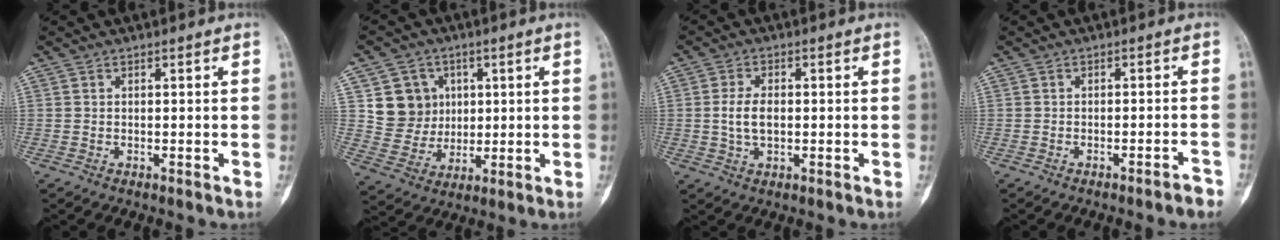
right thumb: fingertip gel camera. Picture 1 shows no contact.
{"total": 9.7, "force": [2.6, 9.0, 2.3], "torque": [0.000, -0.006, 0.055]}
{"total": 4.9, "force": [-0.1, 2.8, 4.0], "torque": [-0.081, 0.003, -0.002]}
{"total": 2.4, "force": [-2.0, 0.1, 1.4], "torque": [-0.026, 0.016, -0.022]}